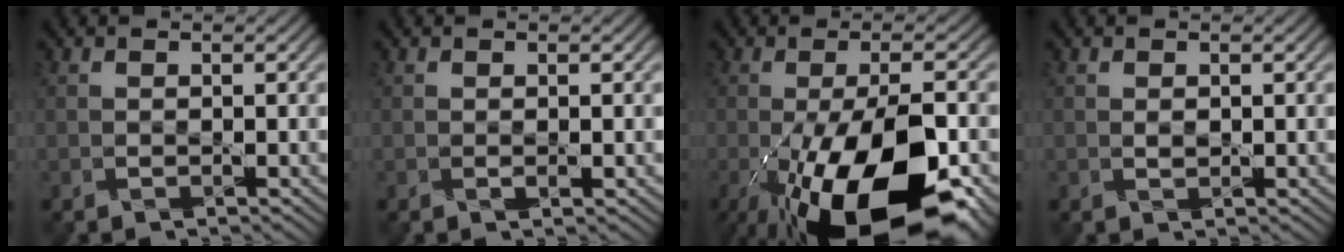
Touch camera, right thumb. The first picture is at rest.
{"total": 0.5, "force": [0.1, 0.2, 0.5], "torque": [-0.008, -0.003, 0.001]}
{"total": 17.7, "force": [-6.9, 6.9, 14.8], "torque": [-0.259, -0.021, -0.106]}
{"total": 0.7, "force": [0.3, 0.5, 0.5], "torque": [-0.009, -0.001, 0.004]}